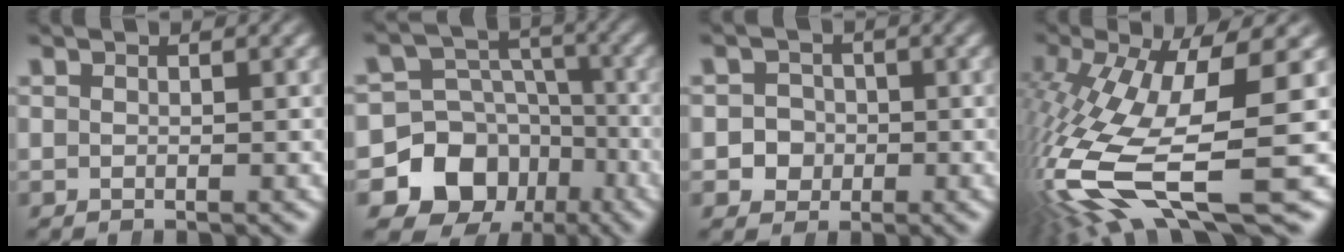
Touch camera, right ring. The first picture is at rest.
{"total": 15.9, "force": [-5.9, 13.7, 5.6], "torque": [-0.116, -0.081, -0.082]}
{"total": 5.6, "force": [-1.0, 5.4, 1.2], "torque": [-0.044, -0.018, -0.020]}
{"total": 11.3, "force": [-3.4, 4.8, 9.6], "torque": [-0.216, -0.053, -0.022]}